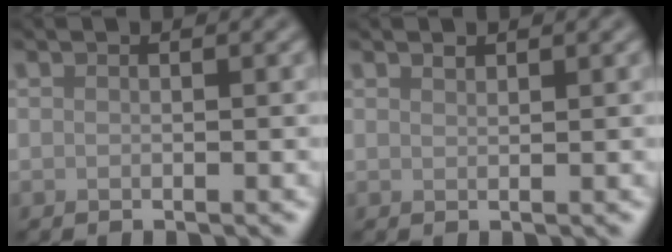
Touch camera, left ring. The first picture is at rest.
{"total": 0.5, "force": [0.5, 0.1, 0.0], "torque": [0.001, -0.002, 0.013]}